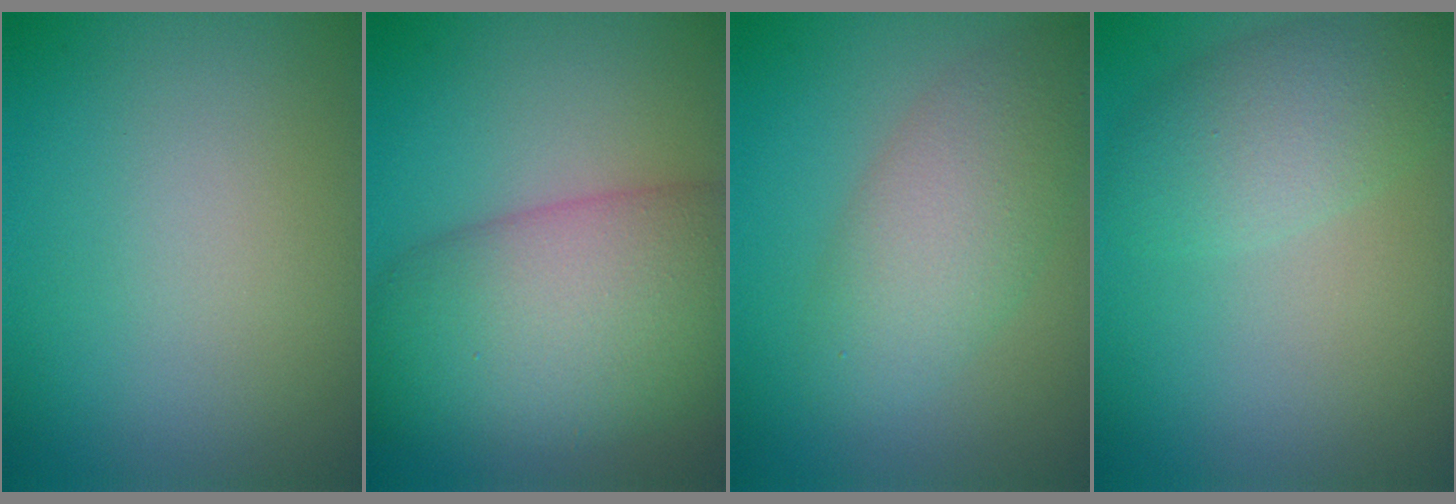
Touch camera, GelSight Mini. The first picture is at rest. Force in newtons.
{"total": 10.7, "press": 10.7, "slide": 0.6}
{"total": 4.7, "press": 4.7, "slide": 0.3}
{"total": 3.0, "press": 3.0, "slide": 0.3}